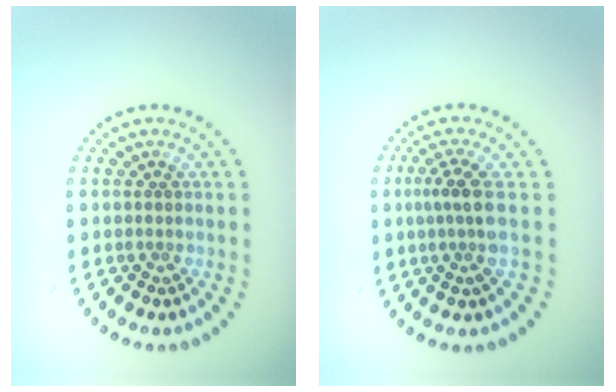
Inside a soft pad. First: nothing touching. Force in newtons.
{"total": 2.7, "press": 2.0, "slide": 1.8}